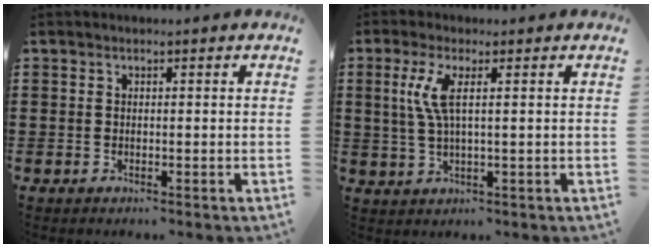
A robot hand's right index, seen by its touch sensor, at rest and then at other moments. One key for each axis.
{"total": 4.7, "fx": 1.0, "fy": 0.8, "fz": 4.5, "tx": -0.104, "ty": -0.008, "tz": 0.011}